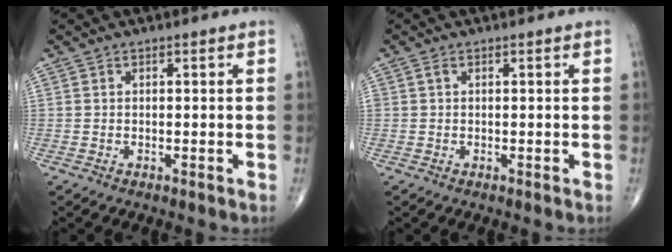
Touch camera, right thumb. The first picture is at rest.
{"total": 0.5, "force": [0.2, 0.3, 0.4], "torque": [-0.009, 0.005, 0.003]}